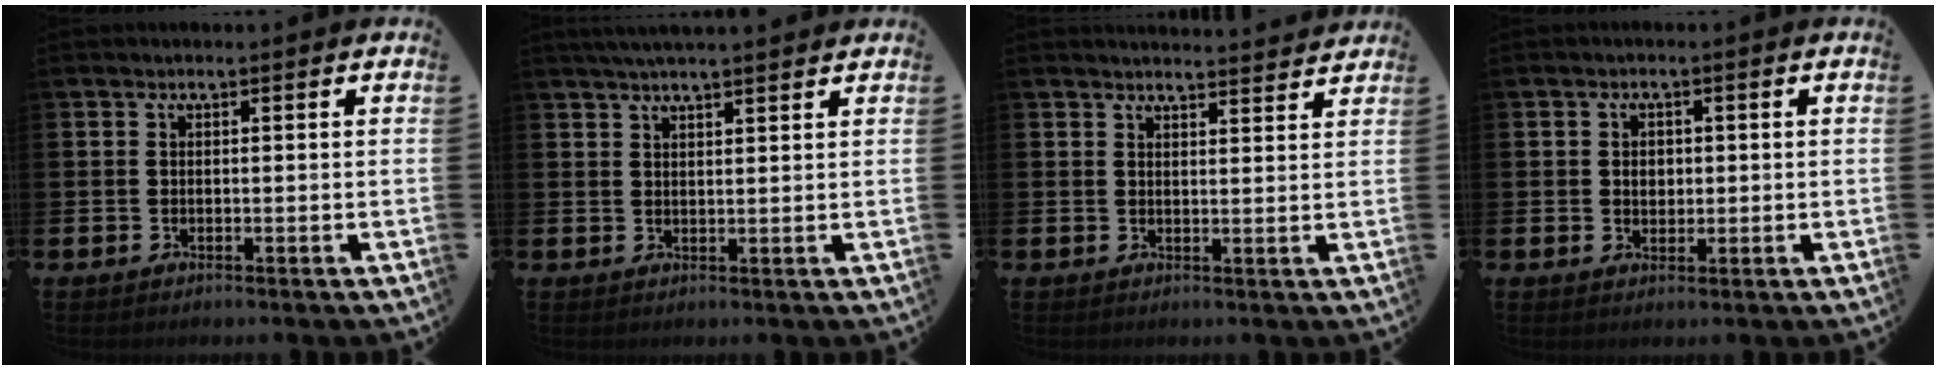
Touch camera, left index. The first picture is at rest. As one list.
[{"total": 3.4, "force": [3.2, 0.0, 1.2], "torque": [-0.025, -0.008, 0.057]}, {"total": 3.1, "force": [3.1, -0.1, -0.1], "torque": [0.005, -0.023, 0.054]}, {"total": 1.9, "force": [0.3, 1.6, 1.0], "torque": [-0.003, 0.002, 0.000]}]